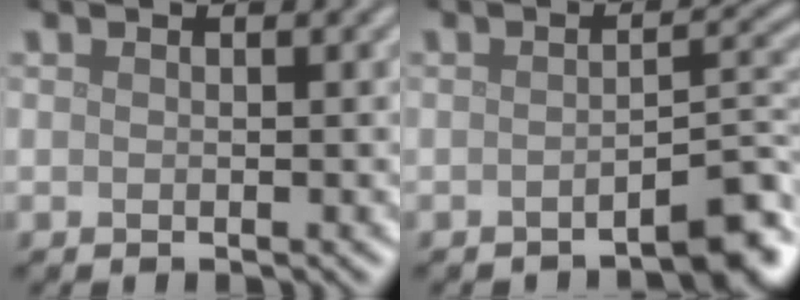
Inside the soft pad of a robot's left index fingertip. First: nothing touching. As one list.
[{"total": 3.5, "force": [-2.4, 0.6, 2.5], "torque": [-0.029, 0.014, -0.039]}]